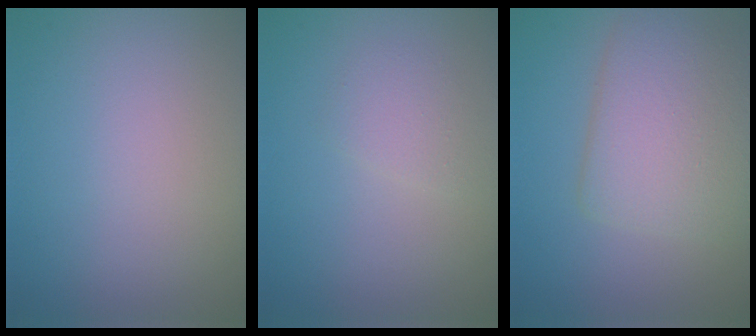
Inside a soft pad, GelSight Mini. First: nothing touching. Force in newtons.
{"total": 1.4, "press": 1.4, "slide": 0.1}
{"total": 6.0, "press": 6.0, "slide": 0.3}